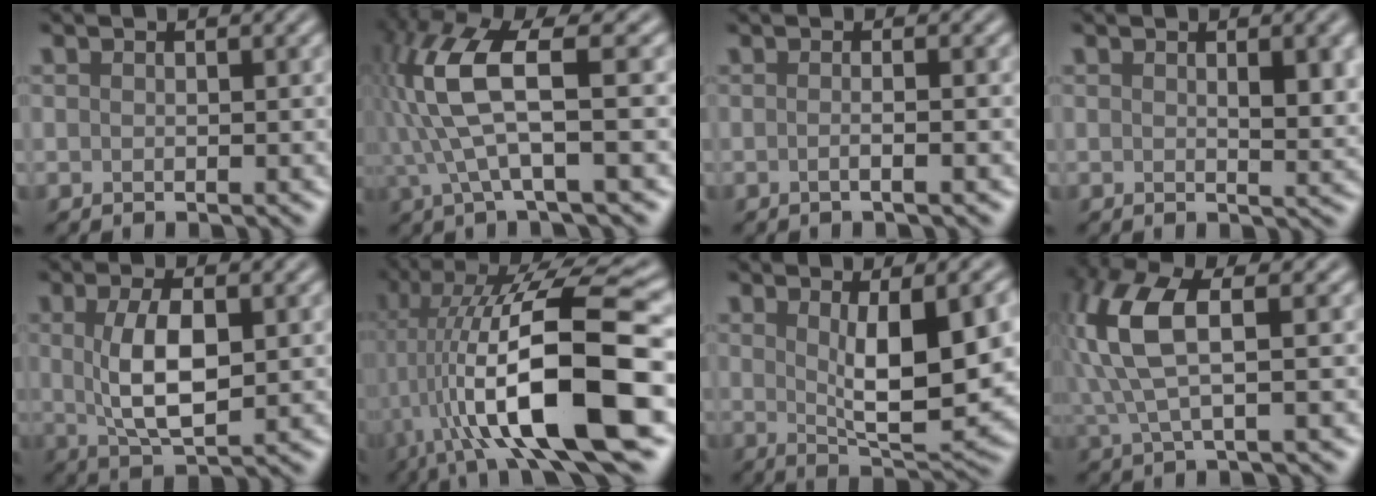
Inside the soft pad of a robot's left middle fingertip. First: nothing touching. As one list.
[{"total": 8.3, "force": [1.1, 2.2, 8.0], "torque": [-0.183, 0.019, 0.025]}, {"total": 2.4, "force": [0.1, 1.2, 2.1], "torque": [-0.003, 0.001, -0.020]}, {"total": 3.3, "force": [0.8, 0.8, 3.1], "torque": [-0.038, 0.004, 0.019]}, {"total": 5.2, "force": [0.5, 1.8, 4.9], "torque": [-0.096, 0.004, 0.019]}, {"total": 15.2, "force": [-1.9, 3.9, 14.6], "torque": [-0.236, 0.021, -0.023]}, {"total": 8.7, "force": [1.2, 2.5, 8.2], "torque": [-0.120, -0.003, 0.031]}, {"total": 6.7, "force": [1.6, 2.3, 6.0], "torque": [-0.151, 0.019, 0.035]}]